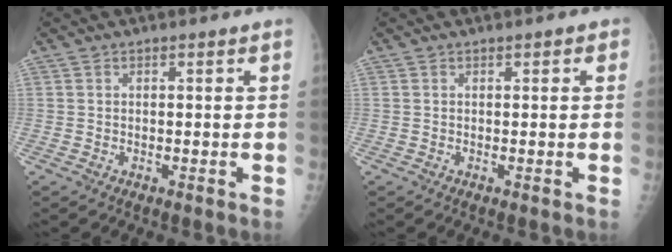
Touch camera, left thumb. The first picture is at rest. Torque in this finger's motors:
{"motor_torque": [-0.15, 0.26, -0.42, -0.17, 0.06]}